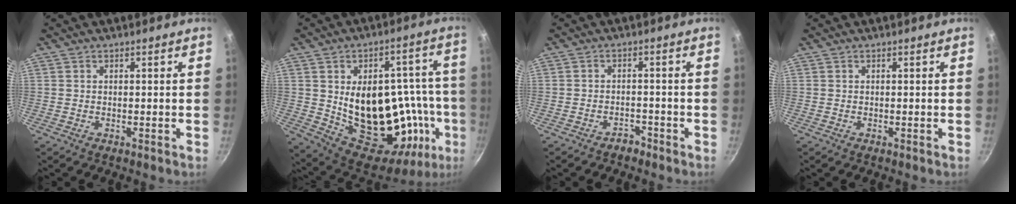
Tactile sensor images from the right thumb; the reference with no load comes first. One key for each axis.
{"total": 26.5, "fx": -4.5, "fy": 16.0, "fz": 20.6, "tx": -0.226, "ty": 0.018, "tz": -0.038}
{"total": 2.3, "fx": -2.0, "fy": 1.0, "fz": 0.4, "tx": 0.008, "ty": 0.028, "tz": -0.025}
{"total": 0.0}